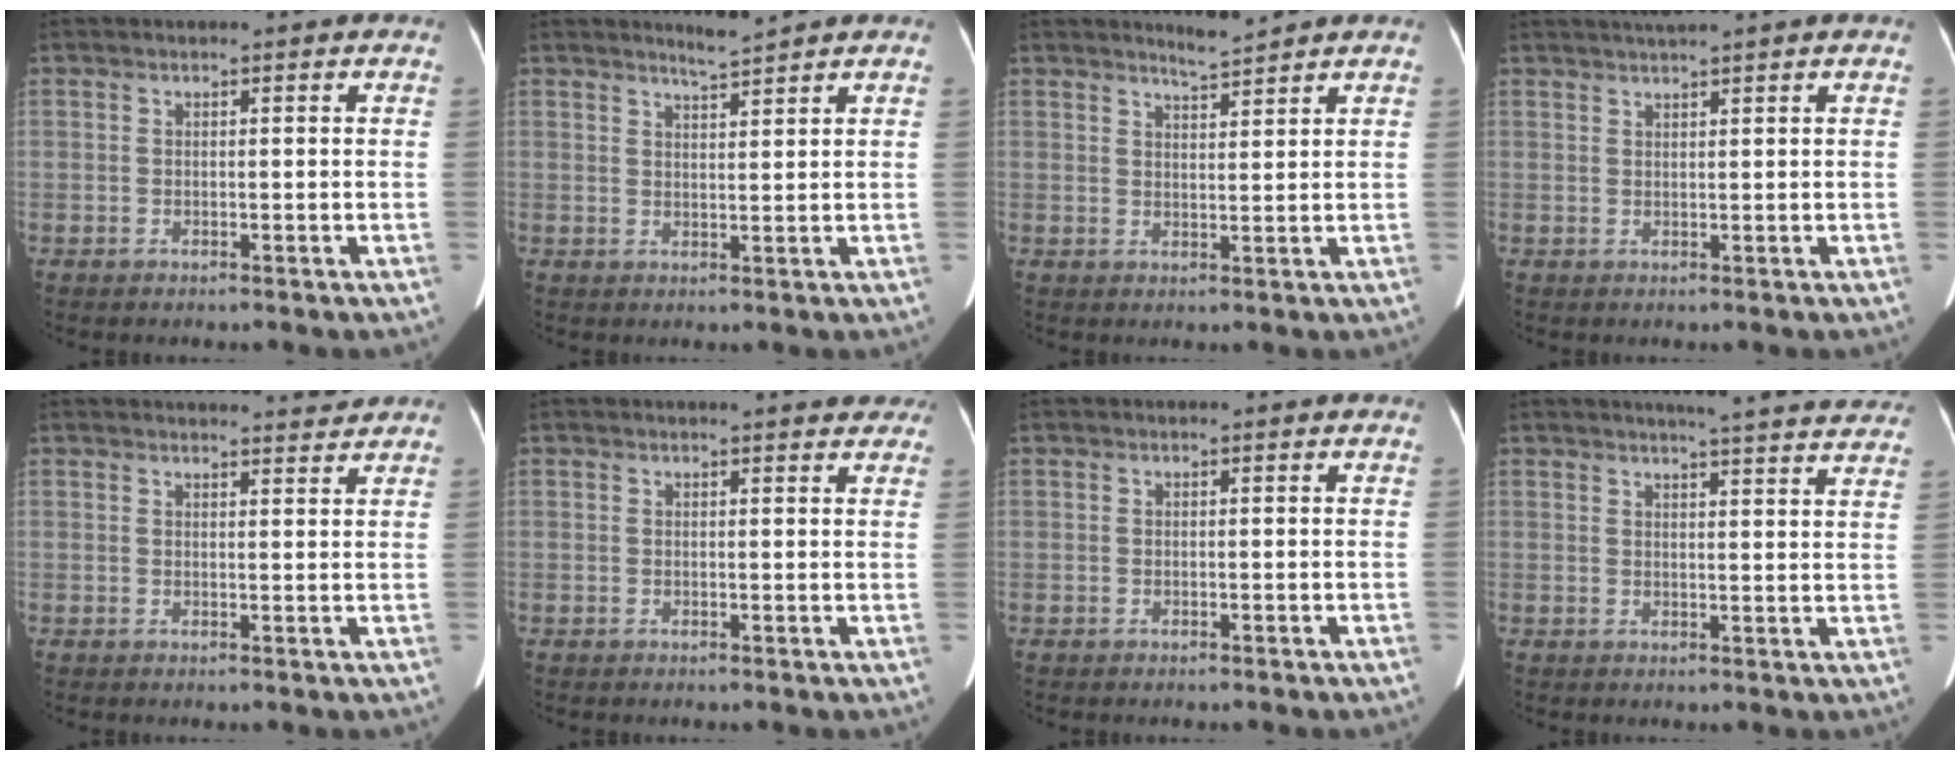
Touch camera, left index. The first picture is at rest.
{"total": 2.3, "force": [2.2, -0.8, 0.4], "torque": [-0.015, -0.008, 0.043]}
{"total": 2.5, "force": [2.4, -0.6, 0.3], "torque": [-0.012, -0.007, 0.048]}
{"total": 3.1, "force": [2.7, -0.8, 1.3], "torque": [-0.017, 0.019, 0.049]}
{"total": 4.3, "force": [4.3, 0.0, 0.5], "torque": [-0.010, 0.002, 0.050]}
{"total": 7.0, "force": [6.2, 1.6, 2.8], "torque": [-0.026, 0.003, 0.058]}
{"total": 0.0}
{"total": 16.7, "force": [15.5, 1.1, 6.2], "torque": [-0.073, -0.022, 0.172]}